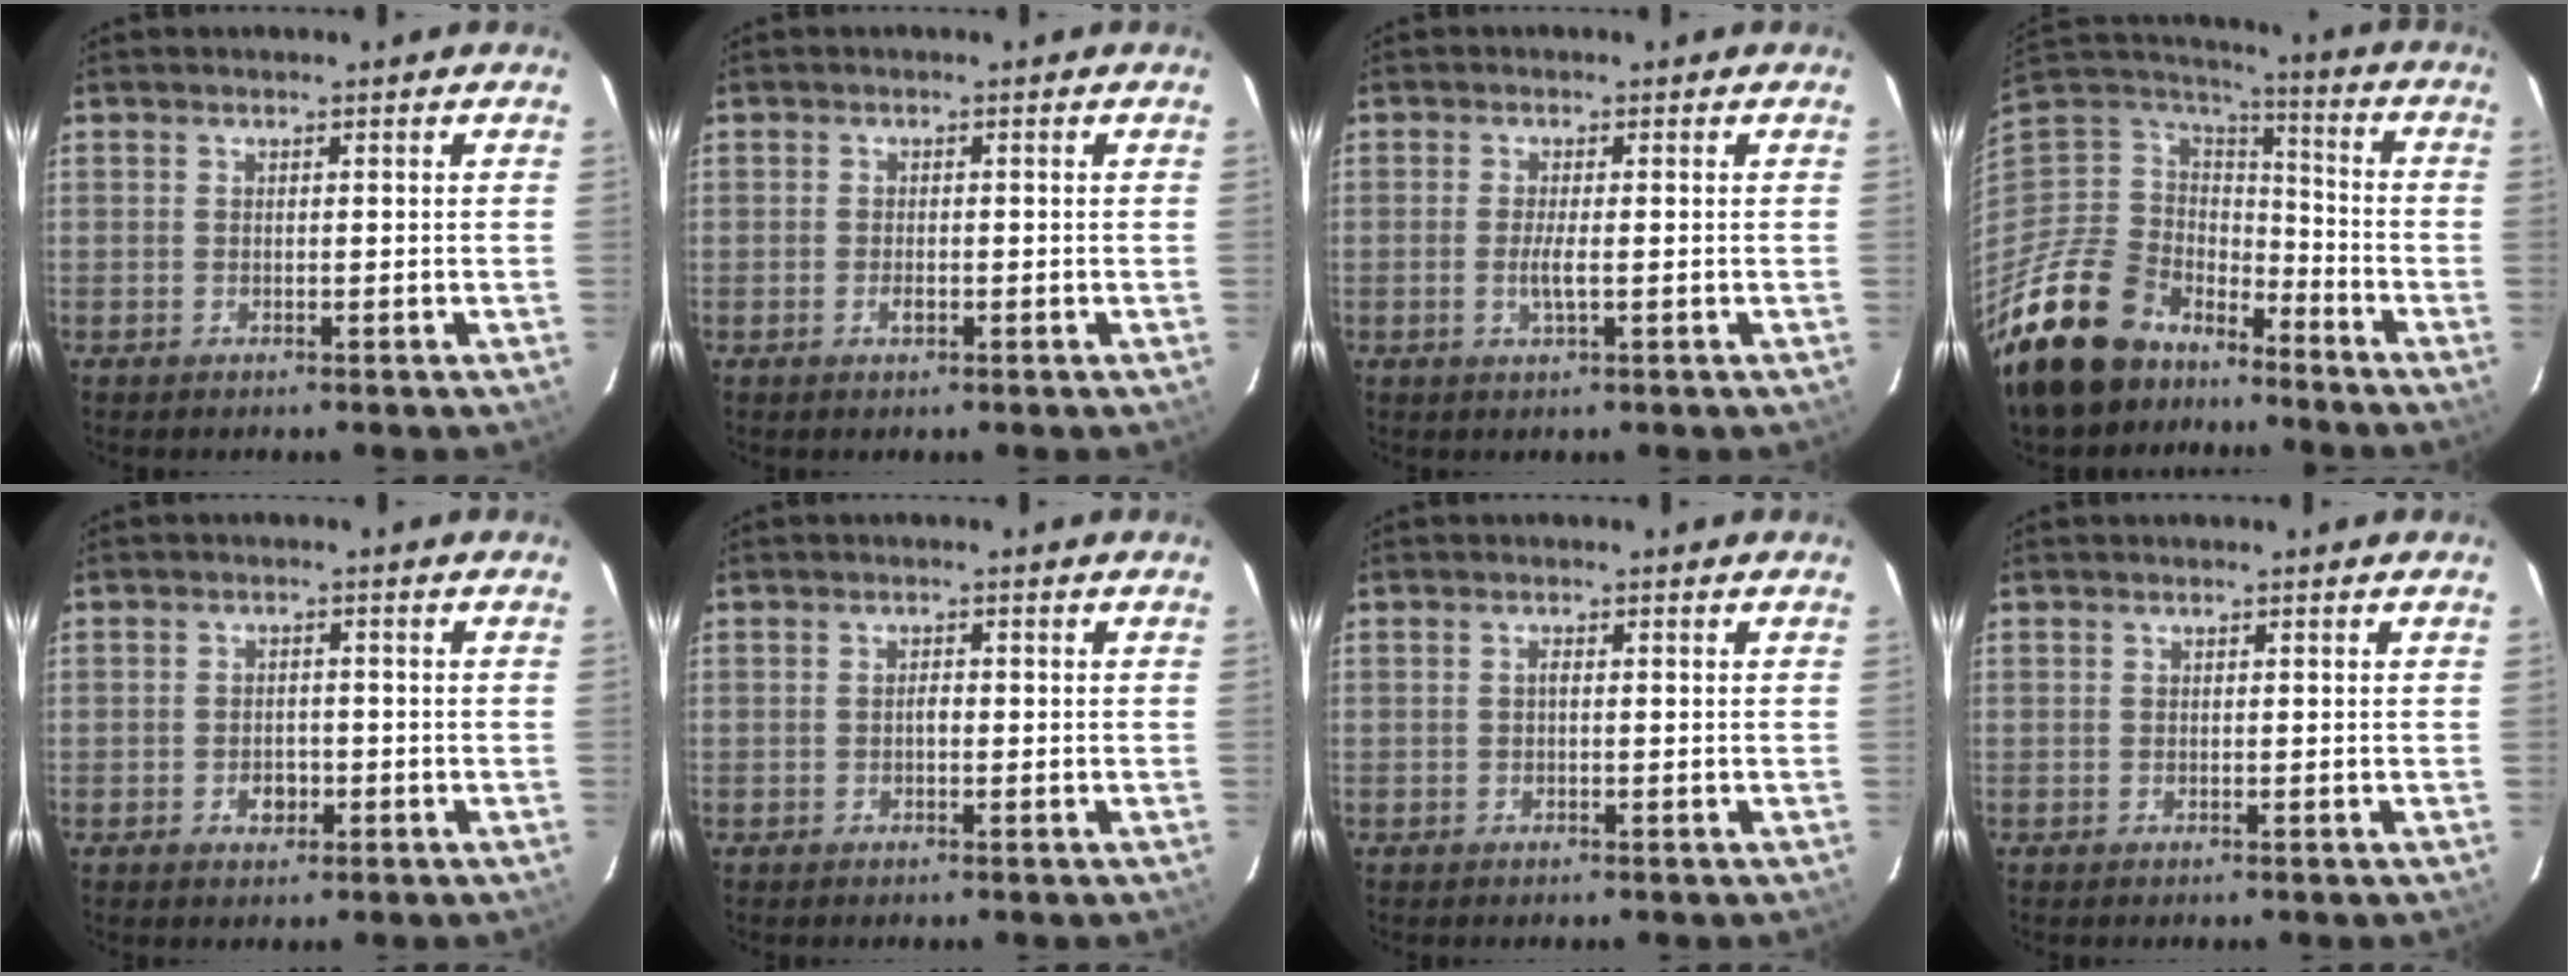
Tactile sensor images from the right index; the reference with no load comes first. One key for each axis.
{"total": 1.5, "fx": -0.6, "fy": 0.8, "fz": 1.2, "tx": -0.022, "ty": 0.001, "tz": -0.011}
{"total": 2.5, "fx": -0.5, "fy": 0.1, "fz": 2.5, "tx": -0.047, "ty": -0.007, "tz": -0.010}
{"total": 21.4, "fx": -15.8, "fy": 12.4, "fz": 7.2, "tx": -0.187, "ty": 0.020, "tz": -0.265}
{"total": 3.0, "fx": -1.2, "fy": 2.3, "fz": 1.5, "tx": -0.029, "ty": 0.005, "tz": -0.015}
{"total": 0.8, "fx": -0.3, "fy": 0.5, "fz": 0.6, "tx": -0.009, "ty": 0.005, "tz": -0.006}
{"total": 0.5, "fx": -0.1, "fy": 0.2, "fz": 0.5, "tx": -0.007, "ty": 0.004, "tz": -0.003}
{"total": 0.0}